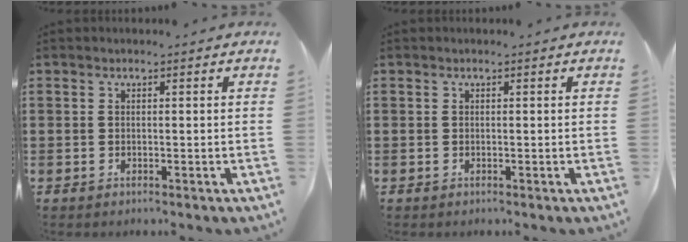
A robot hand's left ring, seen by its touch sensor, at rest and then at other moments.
{"total": 0.0}